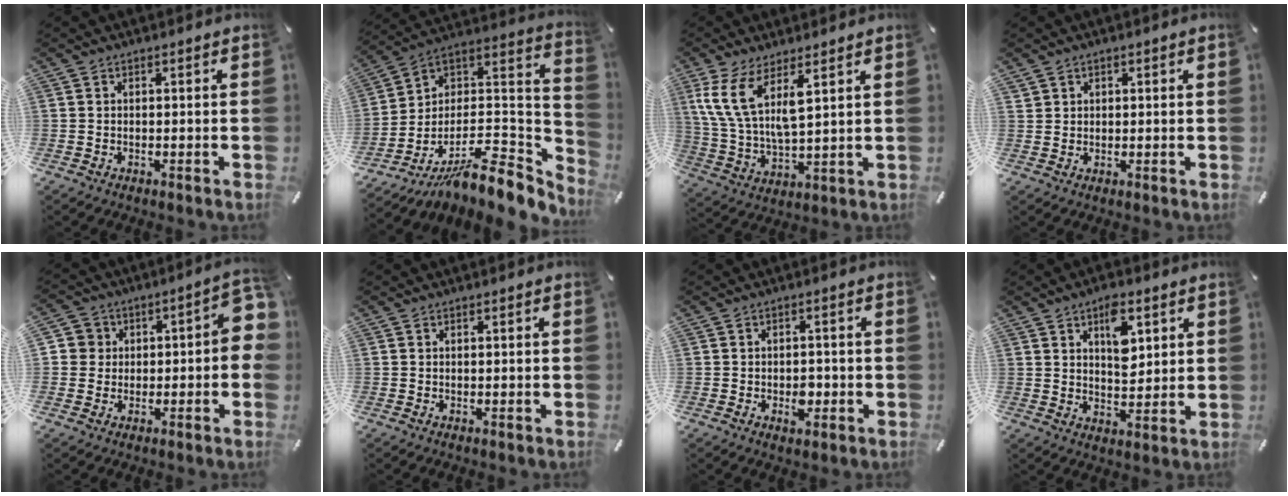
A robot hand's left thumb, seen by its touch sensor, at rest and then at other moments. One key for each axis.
{"total": 12.0, "fx": -6.5, "fy": 6.8, "fz": 7.4, "tx": -0.082, "ty": -0.018, "tz": -0.110}
{"total": 11.0, "fx": 6.7, "fy": 4.2, "fz": 7.7, "tx": -0.195, "ty": -0.027, "tz": 0.120}
{"total": 1.5, "fx": 1.1, "fy": 1.0, "fz": 0.2, "tx": -0.003, "ty": 0.001, "tz": 0.021}
{"total": 8.3, "fx": -0.4, "fy": 6.4, "fz": 5.2, "tx": -0.065, "ty": 0.014, "tz": -0.009}
{"total": 0.0}
{"total": 4.3, "fx": -1.3, "fy": 2.8, "fz": 3.1, "tx": -0.045, "ty": 0.004, "tz": -0.020}
{"total": 8.8, "fx": 4.0, "fy": 5.0, "fz": 6.0, "tx": -0.074, "ty": -0.017, "tz": 0.063}